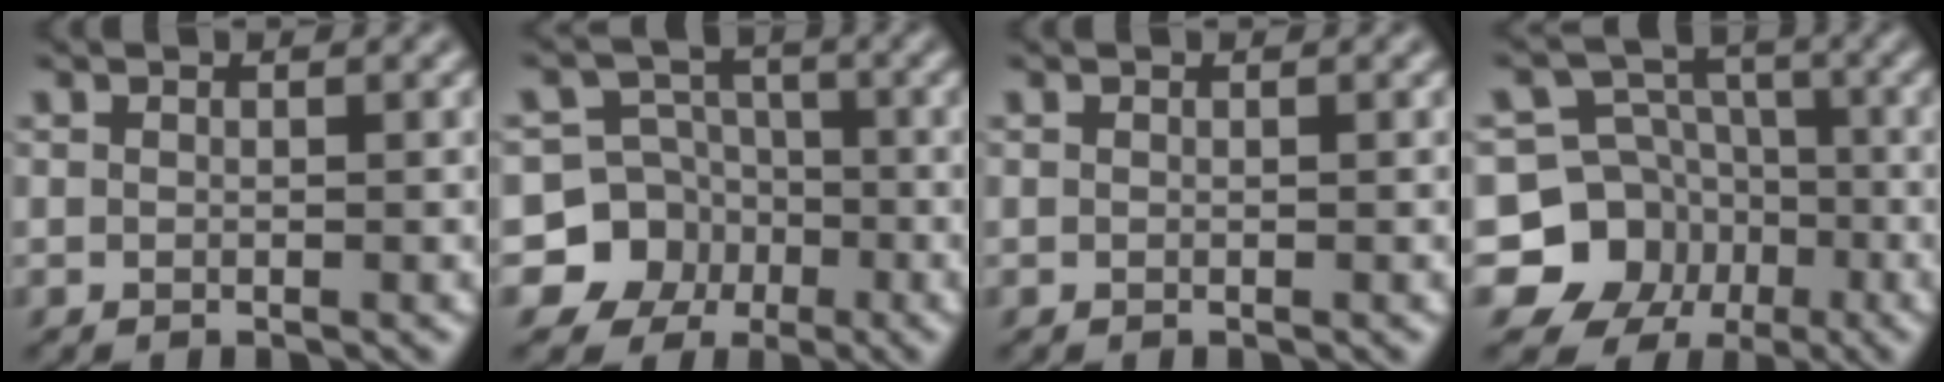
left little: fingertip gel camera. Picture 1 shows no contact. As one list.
[{"total": 8.8, "force": [-3.7, 7.9, 1.0], "torque": [-0.010, -0.007, -0.081]}, {"total": 0.0}, {"total": 10.6, "force": [-4.4, 9.4, 2.2], "torque": [-0.043, -0.002, -0.101]}]